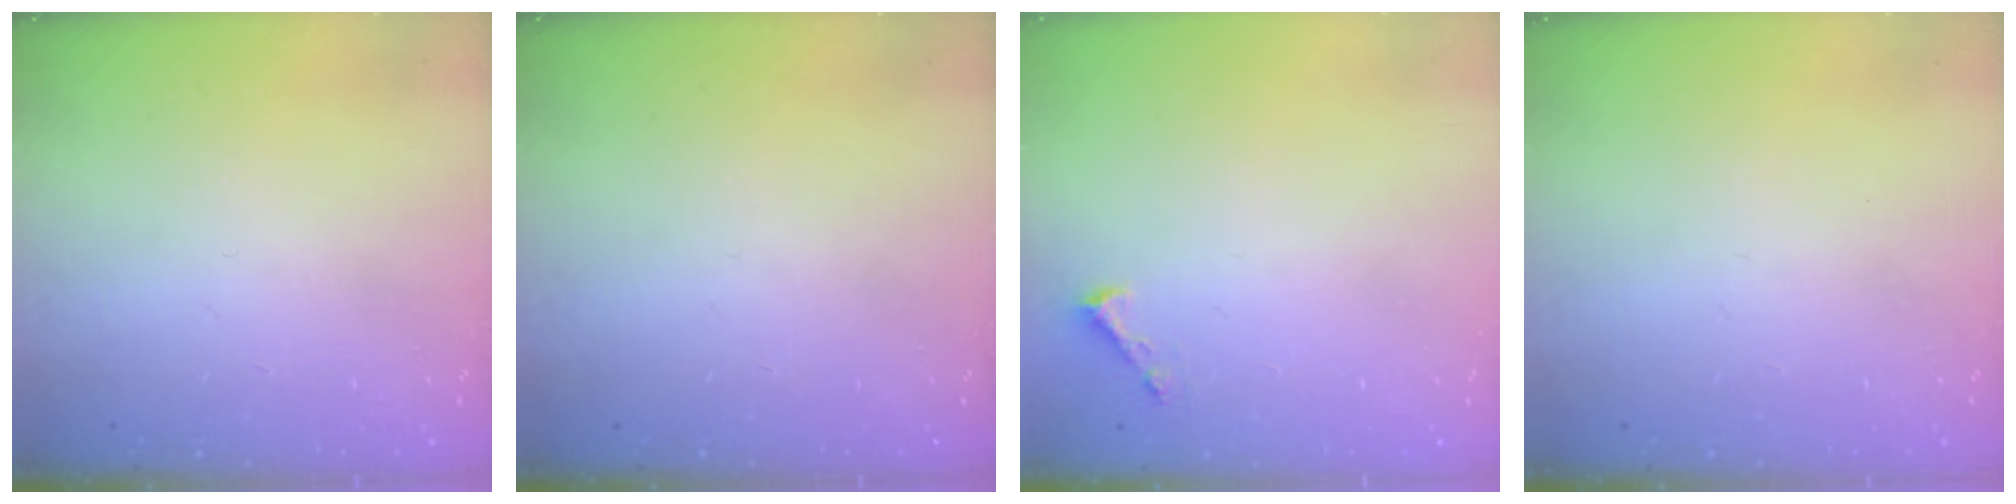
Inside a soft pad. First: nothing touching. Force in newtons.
{"total": 0.0}
{"total": 1.6, "press": 1.6, "slide": 0.1}
{"total": 0.0}